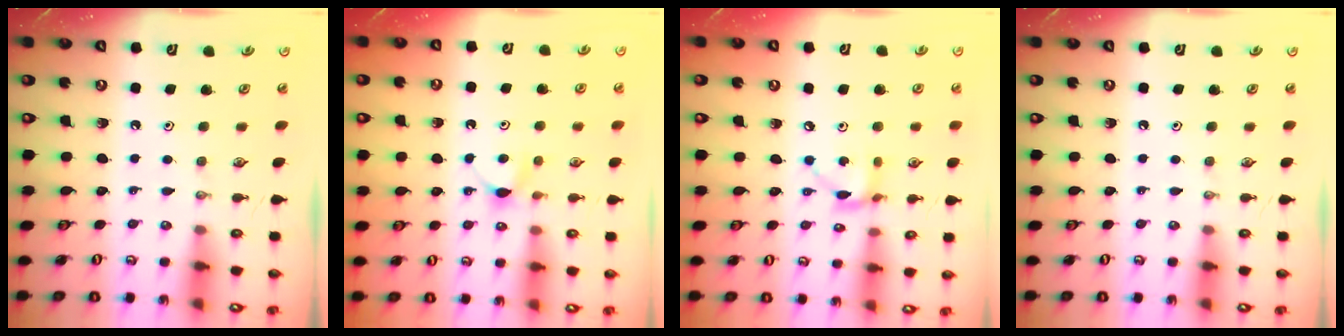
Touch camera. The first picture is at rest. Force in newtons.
{"total": 4.1, "press": 4.0, "slide": 0.6}
{"total": 6.7, "press": 6.7, "slide": 0.2}
{"total": 0.0}